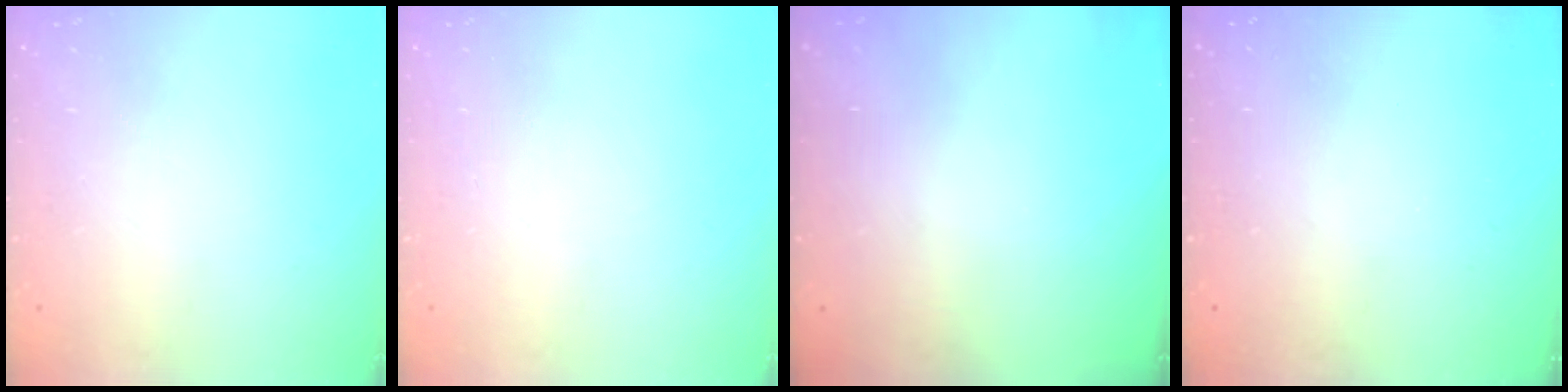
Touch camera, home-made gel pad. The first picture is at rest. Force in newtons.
{"total": 0.0}
{"total": 3.0, "press": 3.0, "slide": 0.1}
{"total": 3.3, "press": 3.3, "slide": 0.1}